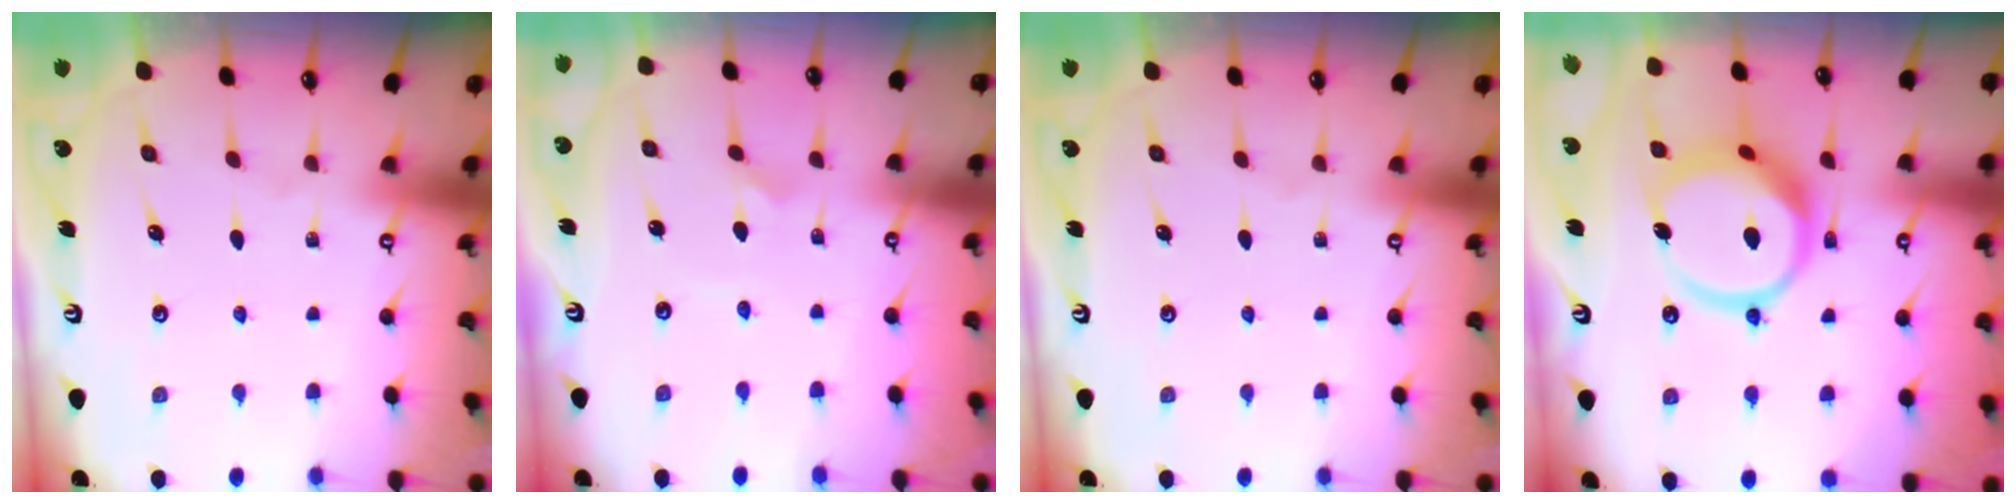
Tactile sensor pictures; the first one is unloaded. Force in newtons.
{"total": 2.6, "press": 2.6, "slide": 0.1}
{"total": 0.0}
{"total": 13.7, "press": 13.6, "slide": 1.6}